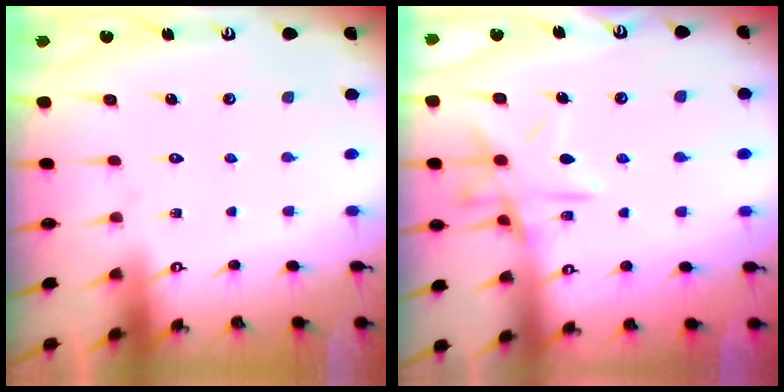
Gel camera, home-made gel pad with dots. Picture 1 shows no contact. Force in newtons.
{"total": 12.2, "press": 12.1, "slide": 0.9}